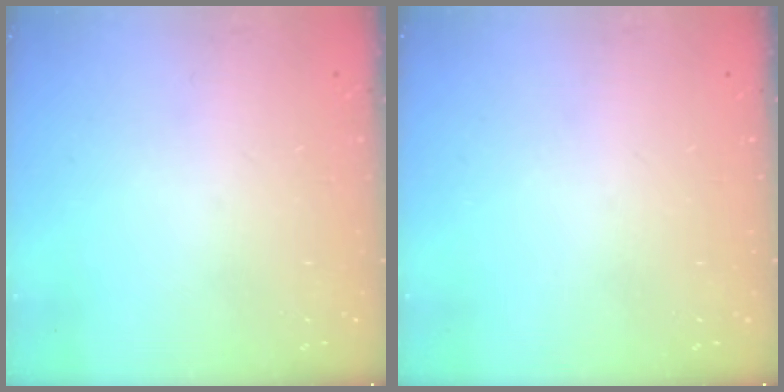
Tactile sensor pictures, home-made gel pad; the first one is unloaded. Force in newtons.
{"total": 0.0}